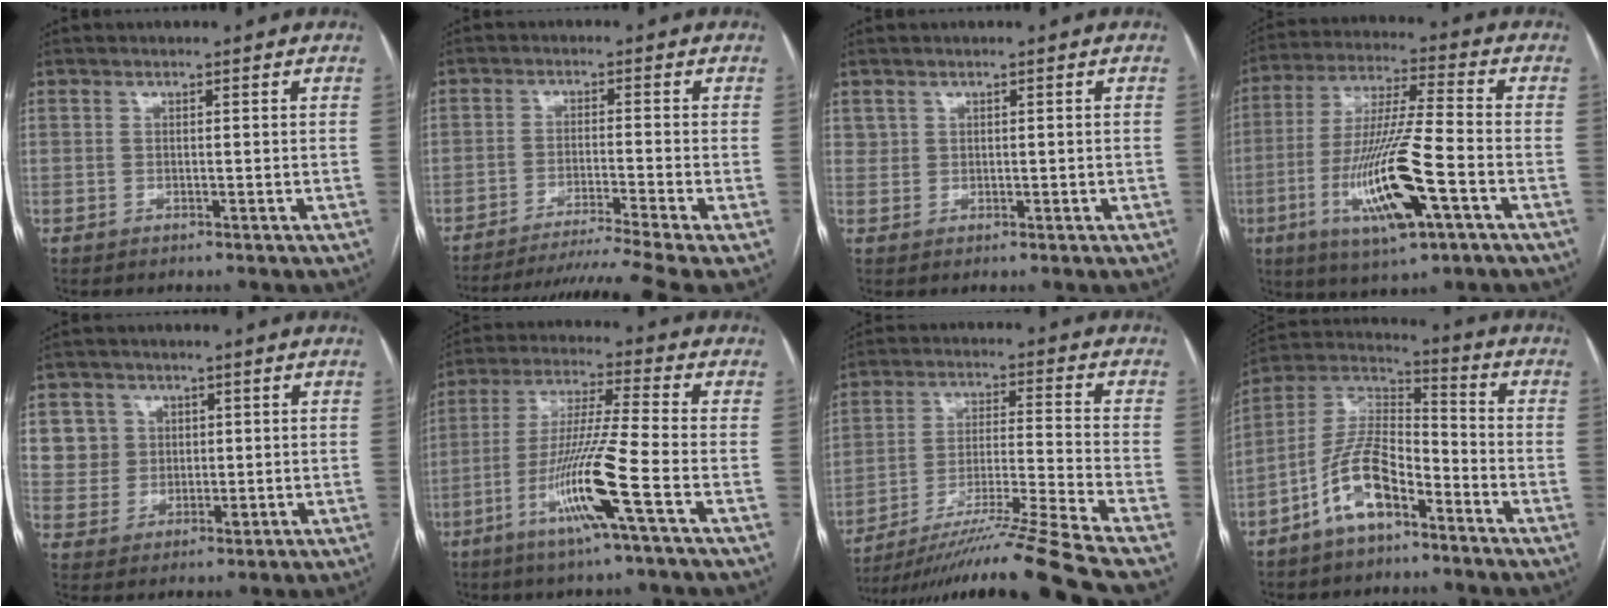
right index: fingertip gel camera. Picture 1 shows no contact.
{"total": 12.6, "force": [-10.6, -3.1, 6.0], "torque": [-0.086, -0.018, -0.166]}
{"total": 1.3, "force": [0.6, 1.1, 0.2], "torque": [0.000, 0.009, 0.013]}
{"total": 16.5, "force": [-5.8, 1.6, 15.3], "torque": [-0.308, -0.018, -0.101]}
{"total": 7.2, "force": [2.4, 6.8, 0.8], "torque": [-0.013, 0.017, 0.054]}
{"total": 12.9, "force": [-5.3, -1.1, 11.8], "torque": [-0.234, -0.015, -0.105]}
{"total": 18.9, "force": [-15.6, -3.4, 10.1], "torque": [-0.164, -0.019, -0.267]}
{"total": 11.7, "force": [-6.3, 4.8, 8.6], "torque": [-0.183, 0.019, -0.119]}